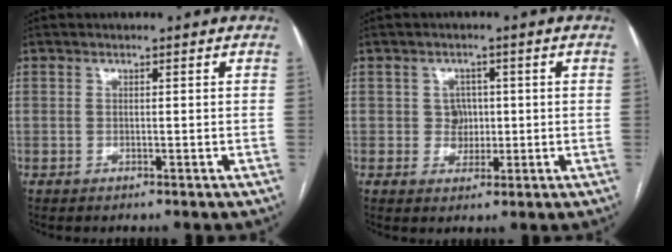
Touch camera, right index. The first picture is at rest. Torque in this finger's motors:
{"motor_torque": [0.16, 0.12, -0.01, 0.02]}